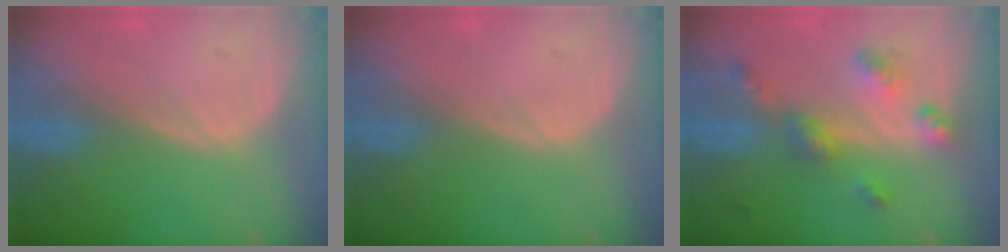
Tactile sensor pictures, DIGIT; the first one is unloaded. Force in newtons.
{"total": 0.0}
{"total": 6.6, "press": 5.9, "slide": 3.1}